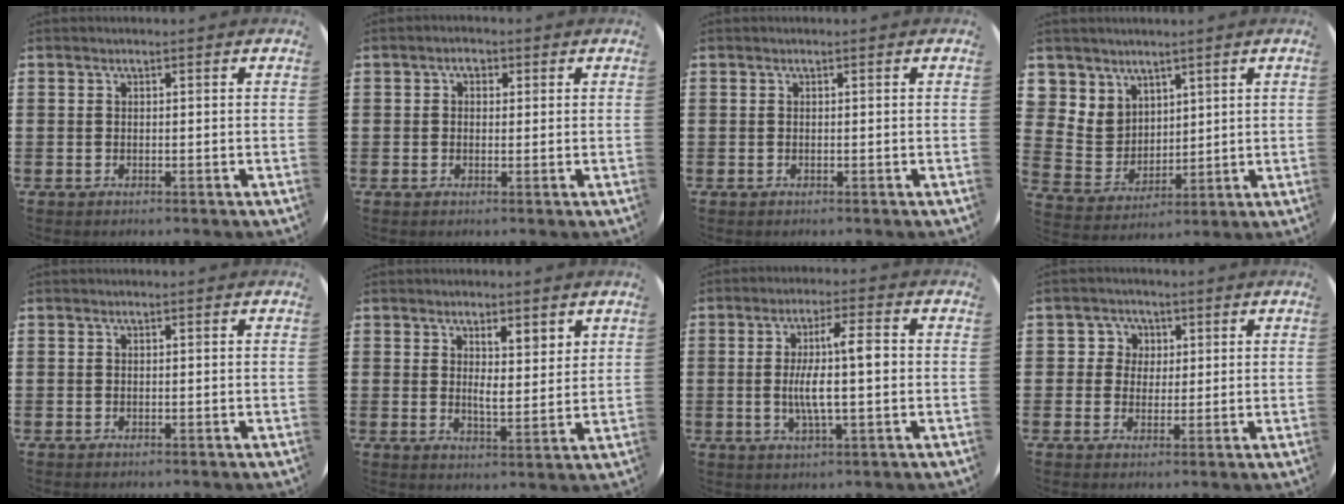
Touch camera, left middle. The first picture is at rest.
{"total": 1.8, "force": [0.8, 1.3, 0.9], "torque": [-0.012, 0.007, 0.012]}
{"total": 0.0}
{"total": 5.8, "force": [3.9, 4.3, 0.0], "torque": [-0.029, -0.010, 0.076]}
{"total": 0.0}
{"total": 3.6, "force": [2.4, 1.2, 2.5], "torque": [-0.044, -0.006, 0.039]}
{"total": 7.9, "force": [-0.1, 1.6, 7.8], "torque": [-0.145, 0.005, -0.008]}
{"total": 3.1, "force": [1.3, 2.8, 0.2], "torque": [-0.001, 0.005, 0.020]}